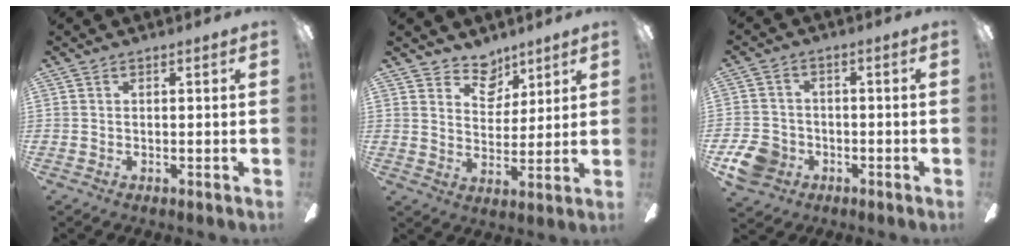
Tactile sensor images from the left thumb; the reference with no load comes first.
{"total": 7.7, "force": [6.0, 4.5, 1.9], "torque": [-0.030, -0.035, 0.110]}
{"total": 7.9, "force": [-3.6, 6.3, 3.0], "torque": [-0.069, 0.029, -0.069]}